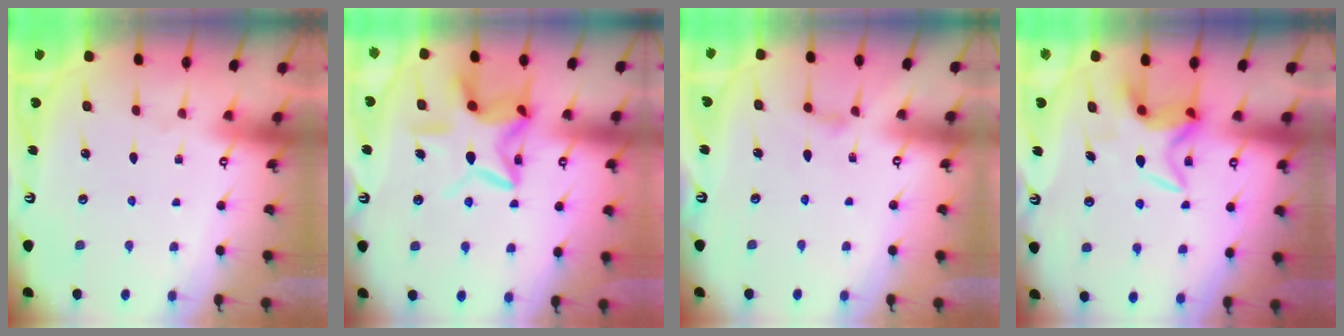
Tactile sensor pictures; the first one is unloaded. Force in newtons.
{"total": 13.1, "press": 13.1, "slide": 1.1}
{"total": 3.8, "press": 3.8, "slide": 0.5}
{"total": 7.1, "press": 7.0, "slide": 0.7}